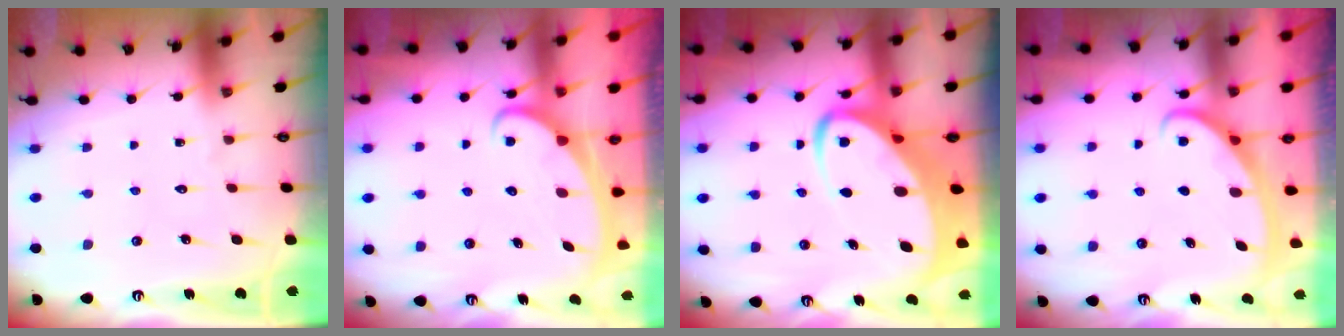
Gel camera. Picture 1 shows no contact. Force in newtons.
{"total": 2.7, "press": 2.7, "slide": 0.4}
{"total": 7.4, "press": 7.3, "slide": 0.8}
{"total": 2.8, "press": 2.8, "slide": 0.4}